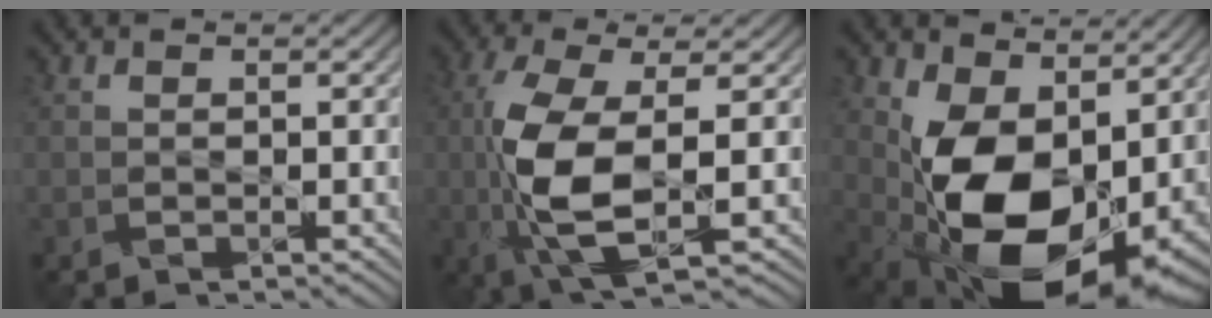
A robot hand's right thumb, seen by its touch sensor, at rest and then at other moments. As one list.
[{"total": 9.2, "force": [-0.7, 2.7, 8.8], "torque": [-0.198, 0.002, -0.015]}, {"total": 14.6, "force": [0.6, 9.0, 11.5], "torque": [-0.215, -0.033, 0.016]}]